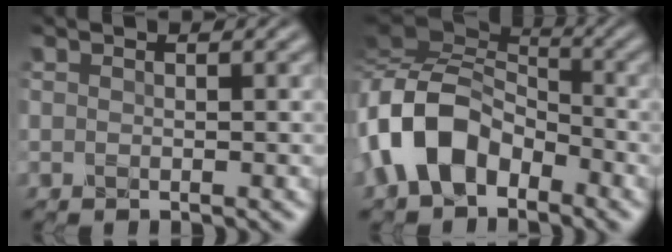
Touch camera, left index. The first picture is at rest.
{"total": 8.6, "force": [-3.3, 5.4, 5.7], "torque": [-0.119, 0.011, -0.073]}